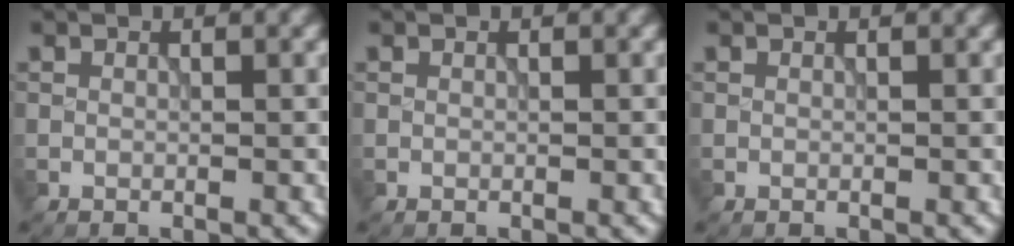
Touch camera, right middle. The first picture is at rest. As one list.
[{"total": 0.0}, {"total": 0.0}]